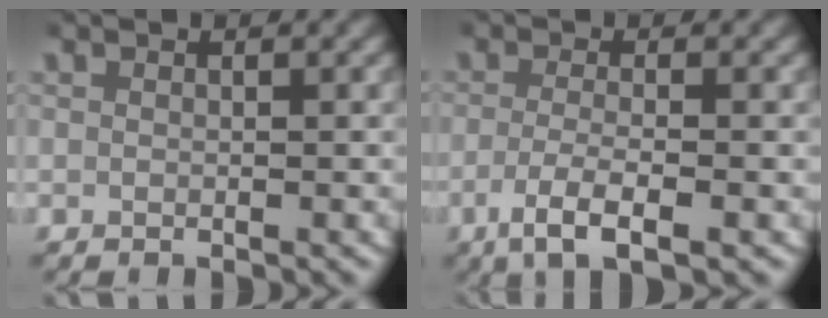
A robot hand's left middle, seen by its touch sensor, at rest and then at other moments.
{"total": 4.1, "force": [-2.1, 1.0, 3.4], "torque": [-0.071, -0.014, -0.031]}